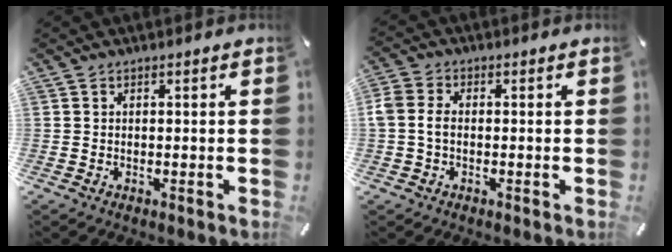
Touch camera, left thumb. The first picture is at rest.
{"total": 4.4, "force": [-0.6, 3.1, 3.0], "torque": [-0.068, 0.005, -0.014]}